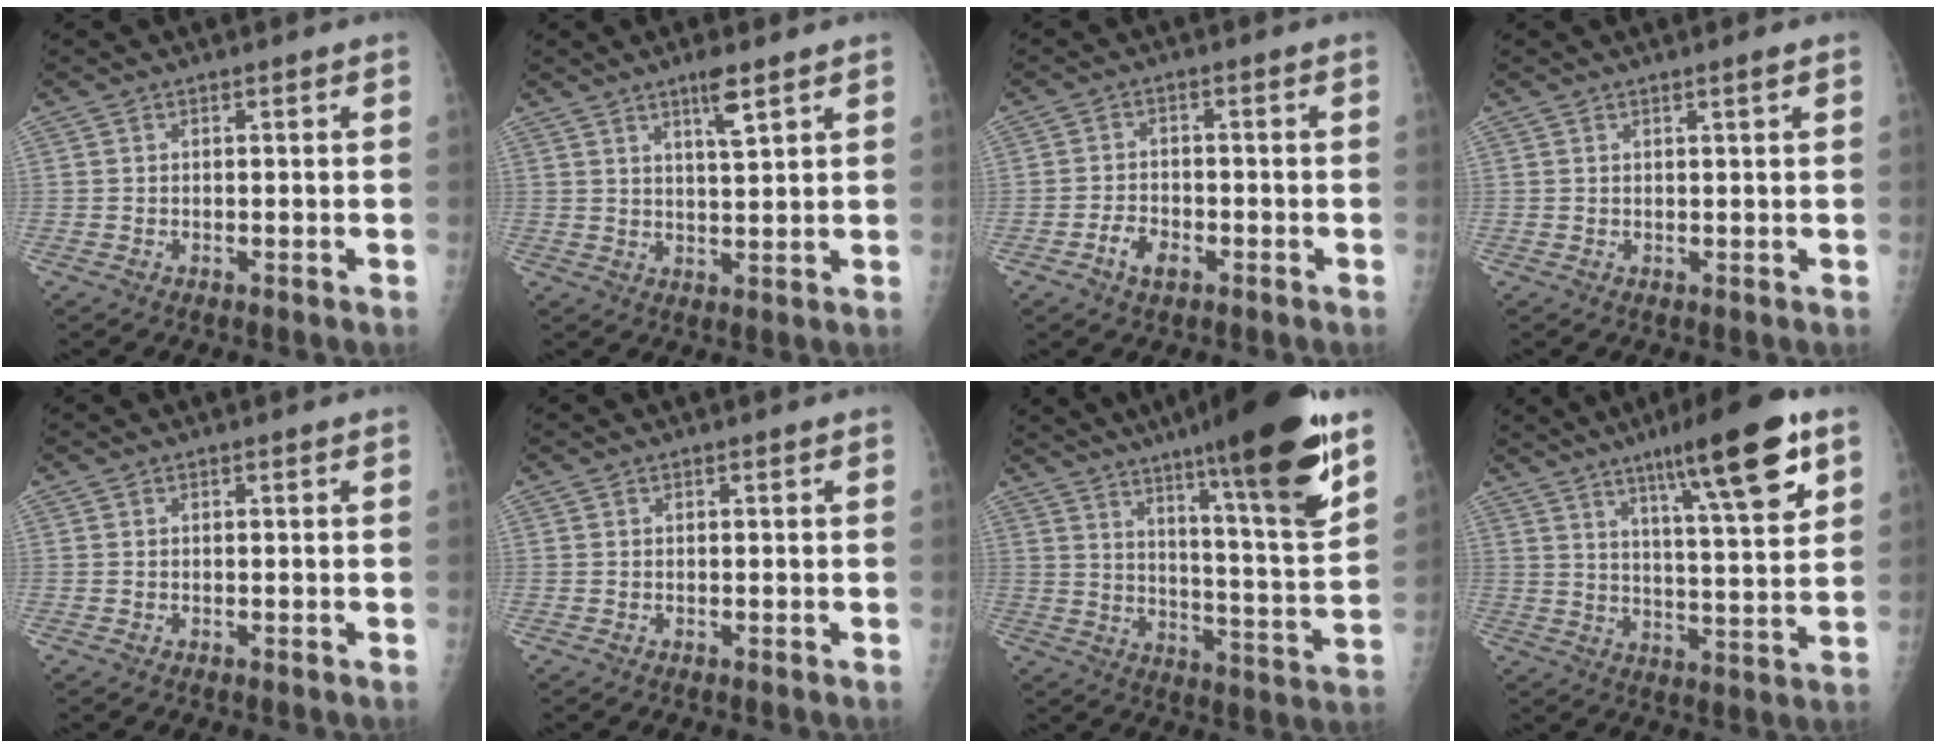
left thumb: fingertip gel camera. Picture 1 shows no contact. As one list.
[{"total": 5.0, "force": [3.1, 0.7, 3.9], "torque": [-0.067, -0.020, 0.056]}, {"total": 4.2, "force": [-2.3, 2.5, 2.6], "torque": [-0.038, 0.016, -0.040]}, {"total": 1.1, "force": [0.6, -0.2, 0.9], "torque": [-0.018, -0.003, 0.012]}, {"total": 0.0}, {"total": 0.0}, {"total": 22.5, "force": [13.9, 1.9, 17.6], "torque": [-0.243, -0.064, 0.214]}, {"total": 17.2, "force": [9.3, 2.6, 14.1], "torque": [-0.201, -0.038, 0.143]}]